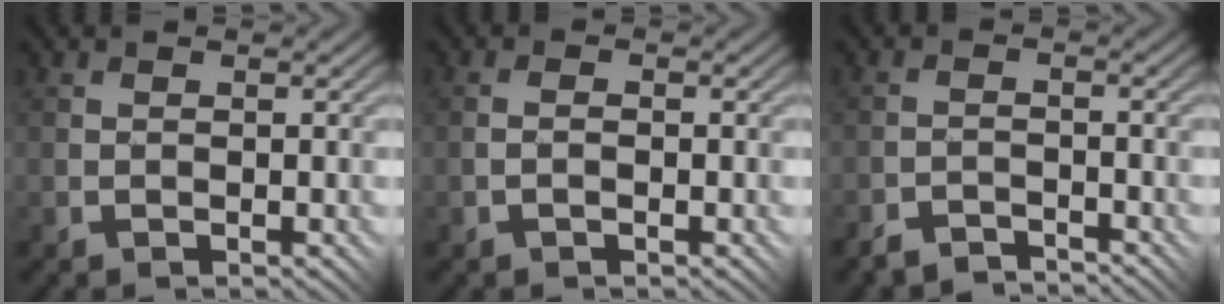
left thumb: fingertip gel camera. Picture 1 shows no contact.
{"total": 1.4, "force": [-0.4, 0.9, 1.0], "torque": [-0.002, 0.008, -0.012]}
{"total": 2.8, "force": [-2.8, 0.1, 0.1], "torque": [0.001, 0.009, -0.059]}